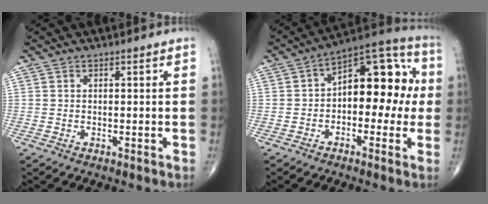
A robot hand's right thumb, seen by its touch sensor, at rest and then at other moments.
{"total": 15.0, "force": [0.3, 8.7, 12.2], "torque": [-0.125, 0.046, -0.012]}